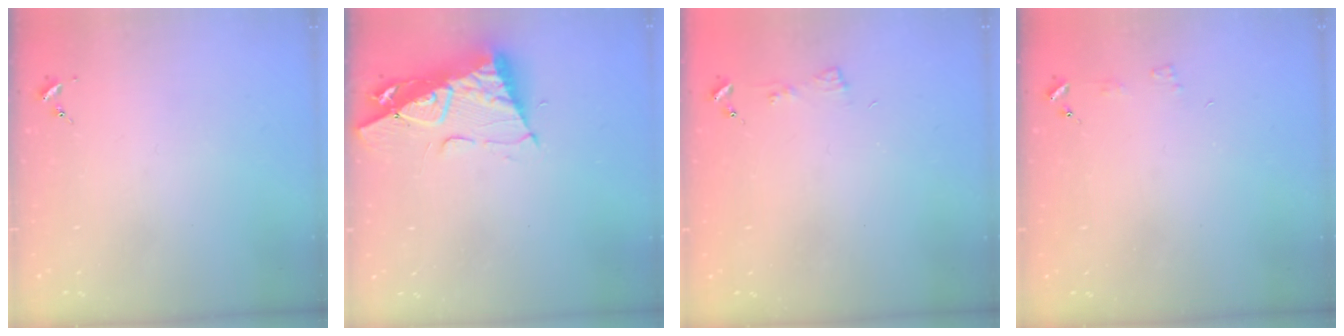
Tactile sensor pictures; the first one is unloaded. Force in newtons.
{"total": 12.0, "press": 11.9, "slide": 1.3}
{"total": 3.8, "press": 3.8, "slide": 0.5}
{"total": 3.1, "press": 3.1, "slide": 0.4}